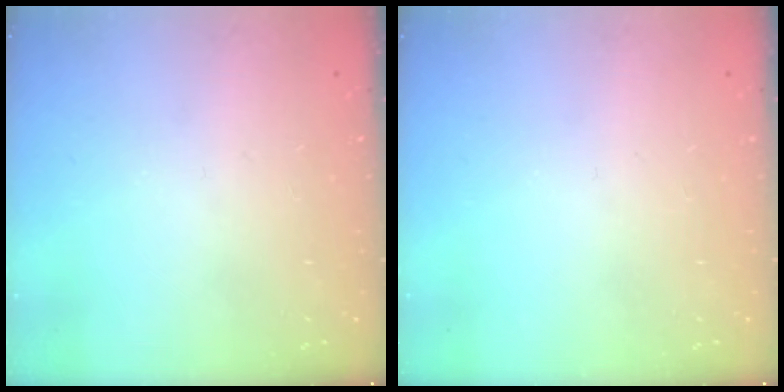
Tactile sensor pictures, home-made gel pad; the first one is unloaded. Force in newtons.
{"total": 0.0}